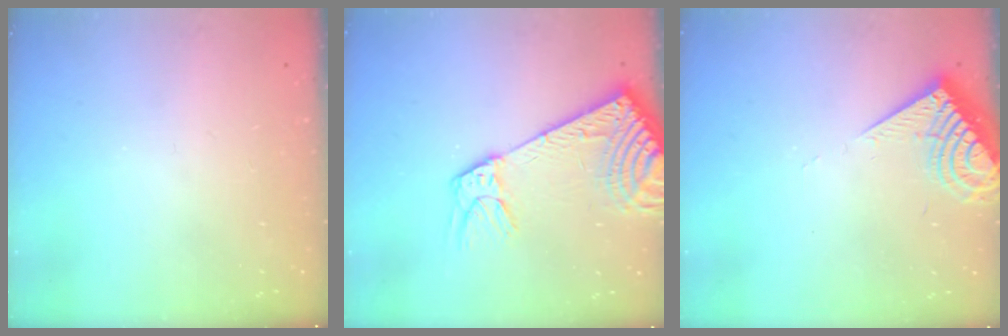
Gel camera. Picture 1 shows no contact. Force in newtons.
{"total": 14.2, "press": 13.9, "slide": 3.1}
{"total": 8.3, "press": 8.2, "slide": 0.6}